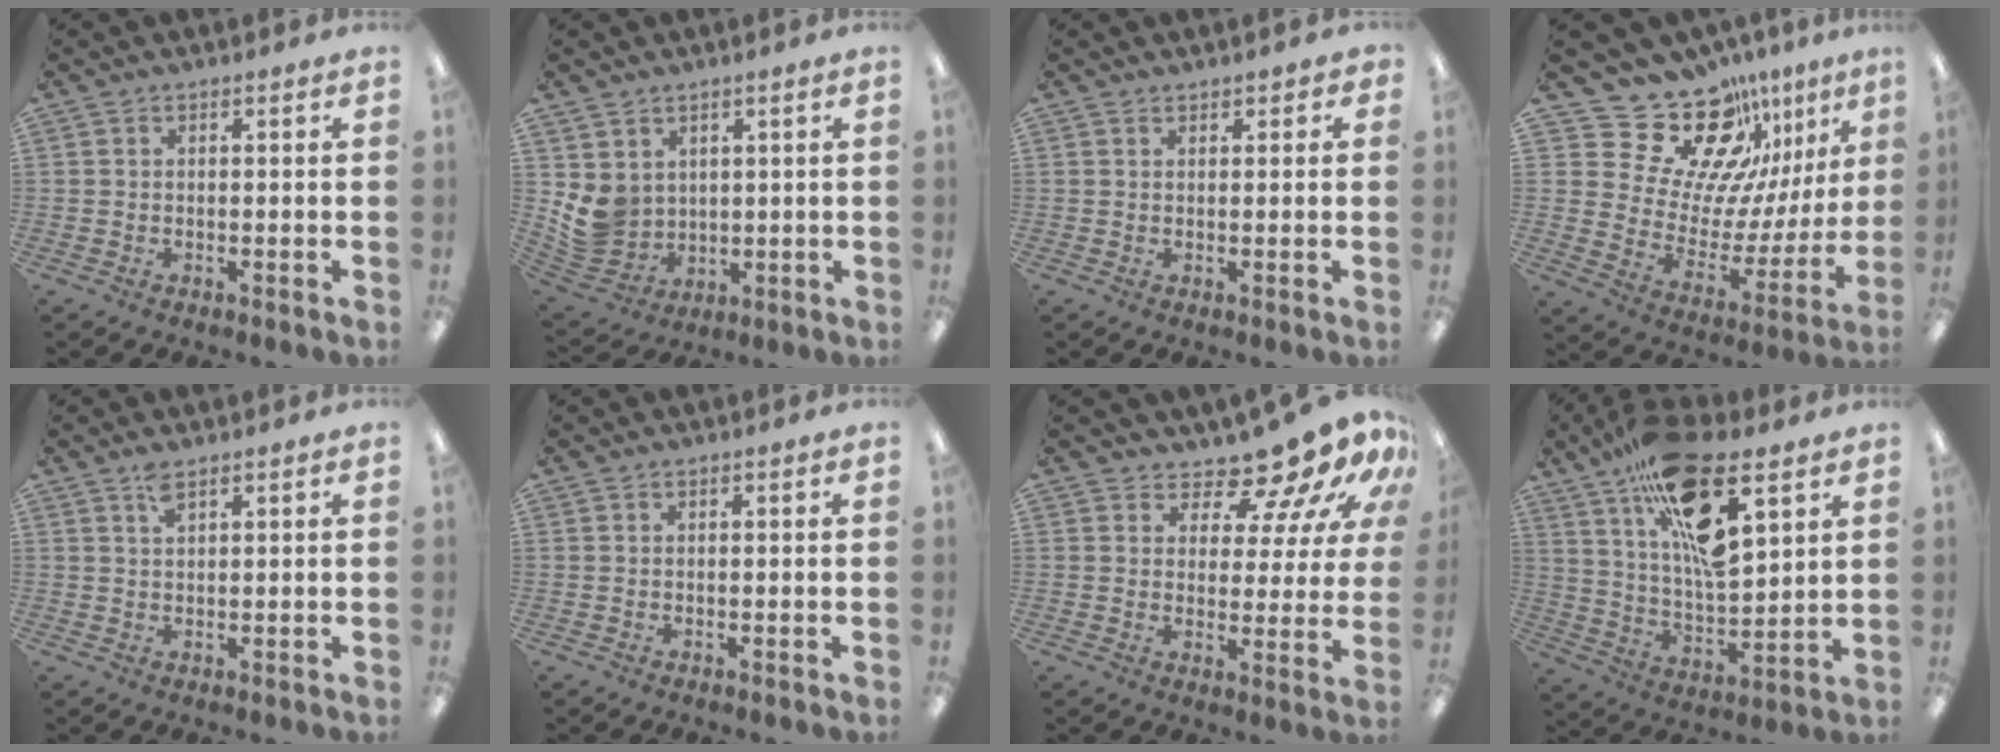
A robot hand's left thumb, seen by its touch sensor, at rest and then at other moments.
{"total": 8.2, "force": [2.1, 7.5, 2.7], "torque": [-0.080, -0.021, 0.047]}
{"total": 1.2, "force": [1.0, 0.6, 0.2], "torque": [-0.004, 0.001, 0.019]}
{"total": 22.4, "force": [17.9, 10.7, 8.3], "torque": [-0.134, -0.138, 0.325]}
{"total": 2.5, "force": [1.8, 0.7, 1.6], "torque": [-0.037, 0.002, 0.033]}
{"total": 0.0}
{"total": 12.9, "force": [10.8, 4.0, 5.7], "torque": [-0.092, -0.085, 0.185]}
{"total": 20.9, "force": [12.4, 7.5, 15.1], "torque": [-0.248, -0.064, 0.209]}